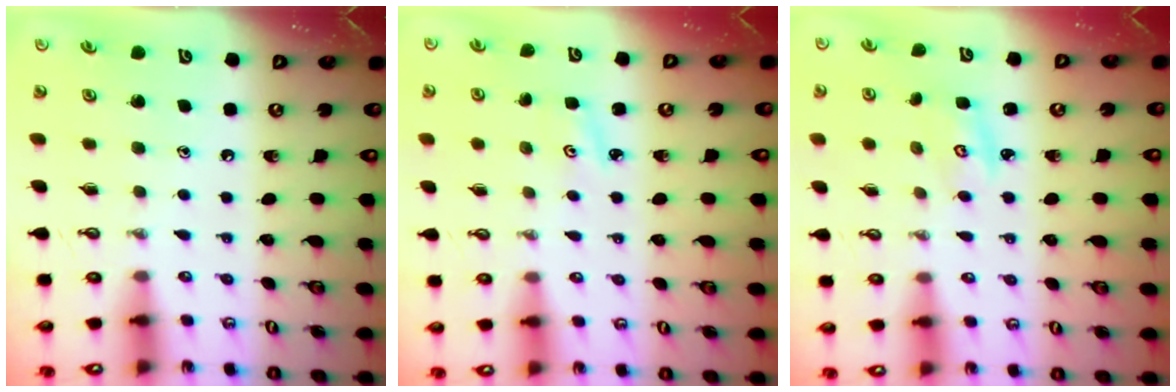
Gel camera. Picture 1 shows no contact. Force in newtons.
{"total": 2.6, "press": 2.6, "slide": 0.4}
{"total": 2.9, "press": 2.9, "slide": 0.4}